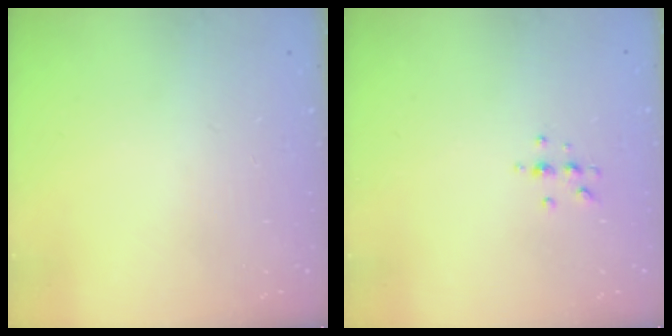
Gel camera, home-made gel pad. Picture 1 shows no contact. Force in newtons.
{"total": 4.9, "press": 4.9, "slide": 0.7}